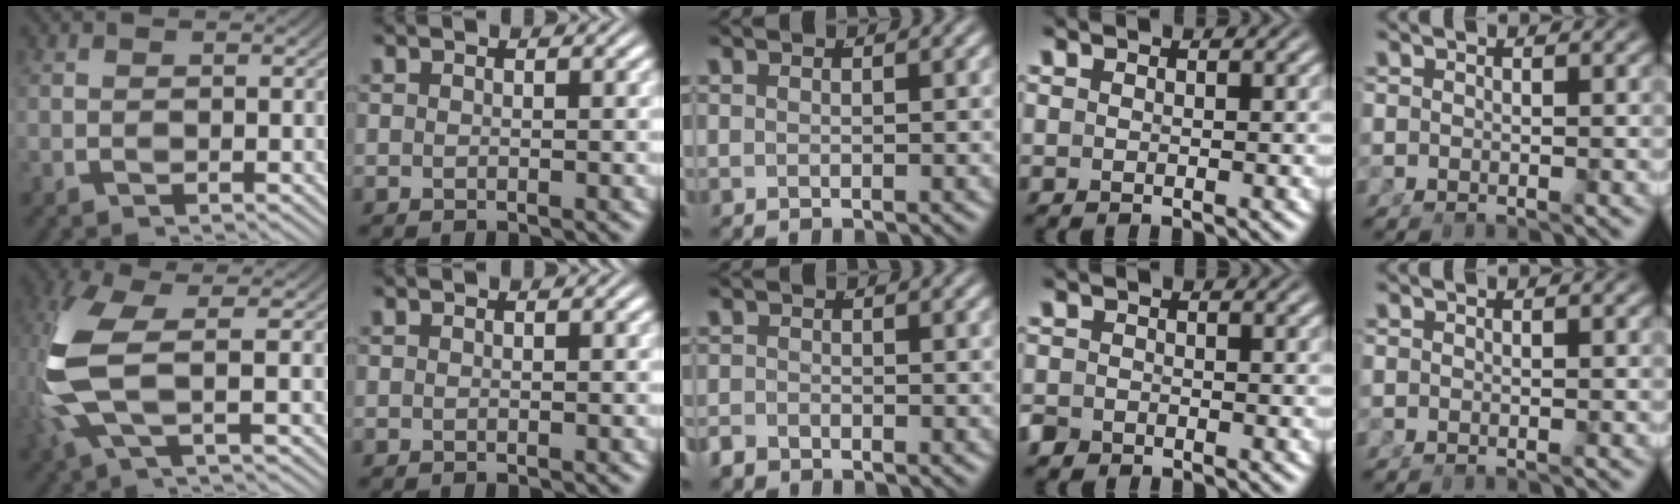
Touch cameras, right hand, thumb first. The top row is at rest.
{"thumb": {"total": 9.2, "force": [0.3, 4.2, 8.2], "torque": [-0.214, -0.011, 0.020]}, "middle": {"total": 1.6, "force": [-1.5, 0.5, 0.1], "torque": [0.003, -0.011, -0.025]}, "ring": {"total": 1.8, "force": [-1.5, 0.9, 0.0], "torque": [-0.007, -0.016, -0.020]}}